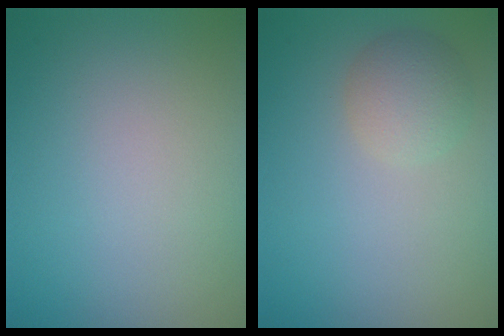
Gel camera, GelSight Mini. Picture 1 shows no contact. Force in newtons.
{"total": 2.7, "press": 2.7, "slide": 0.1}